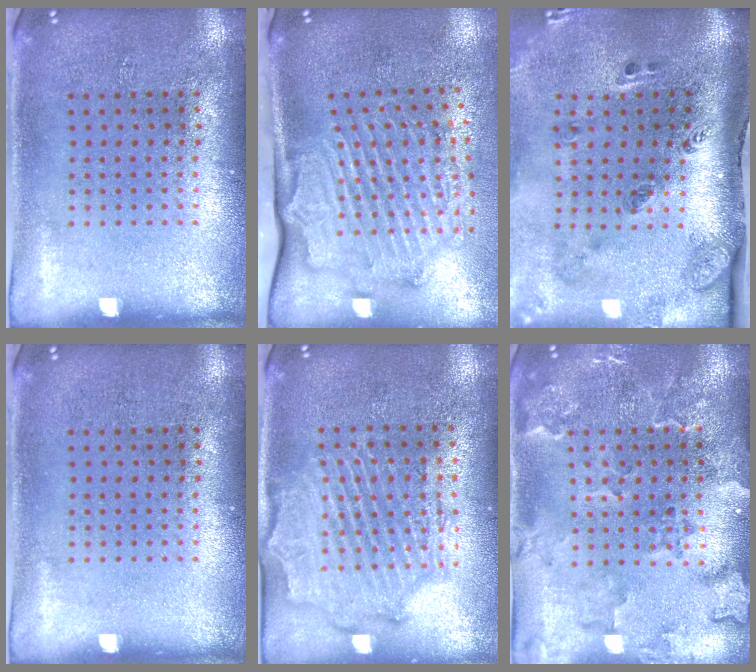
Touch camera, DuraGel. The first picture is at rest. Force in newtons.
{"total": 2.3, "press": 2.1, "slide": 0.7}
{"total": 3.4, "press": 2.0, "slide": 2.7}
{"total": 0.0}
{"total": 2.1, "press": 2.0, "slide": 0.6}
{"total": 2.4, "press": 2.2, "slide": 1.0}